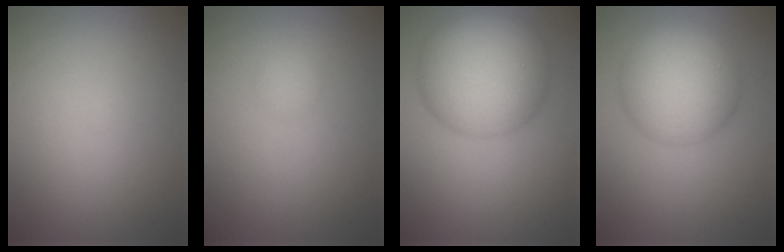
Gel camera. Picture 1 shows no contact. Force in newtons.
{"total": 1.0, "press": 1.0, "slide": 0.1}
{"total": 10.3, "press": 10.3, "slide": 0.2}
{"total": 7.9, "press": 7.8, "slide": 0.2}